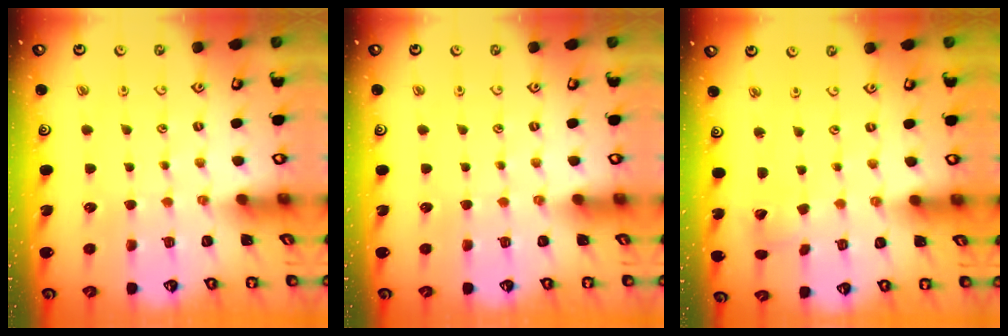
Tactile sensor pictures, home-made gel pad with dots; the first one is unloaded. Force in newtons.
{"total": 0.0}
{"total": 3.0, "press": 3.0, "slide": 0.2}